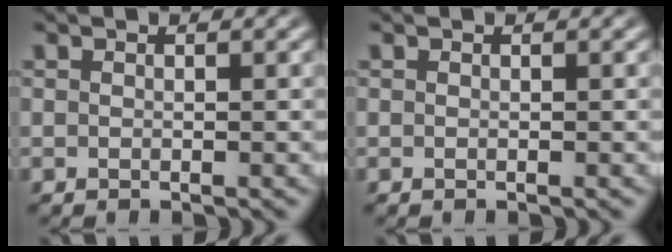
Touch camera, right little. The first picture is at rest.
{"total": 0.0}